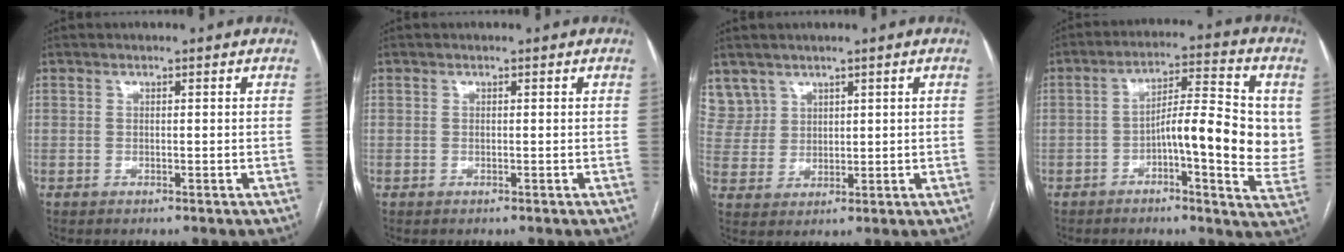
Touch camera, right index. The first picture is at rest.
{"total": 0.0}
{"total": 6.5, "force": [4.4, 4.8, -0.2], "torque": [0.004, 0.013, 0.100]}
{"total": 13.5, "force": [-0.3, 2.9, 13.2], "torque": [-0.185, 0.017, -0.007]}